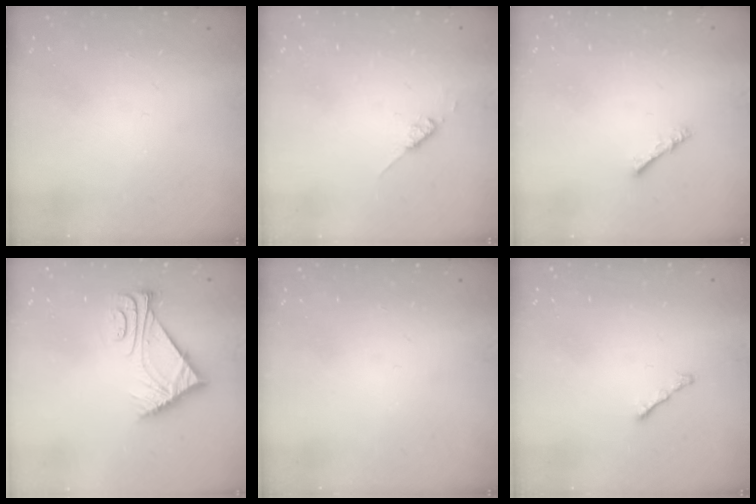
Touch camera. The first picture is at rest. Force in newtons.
{"total": 2.6, "press": 2.6, "slide": 0.3}
{"total": 2.4, "press": 2.4, "slide": 0.3}
{"total": 7.6, "press": 7.6, "slide": 0.9}
{"total": 0.0}
{"total": 1.7, "press": 1.6, "slide": 0.6}